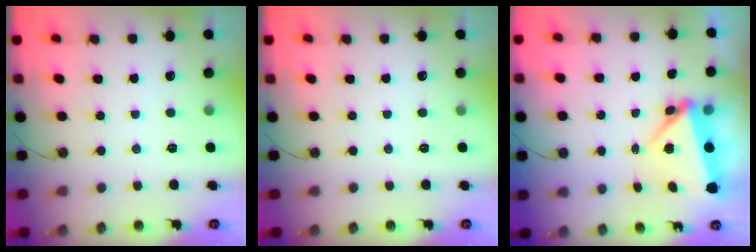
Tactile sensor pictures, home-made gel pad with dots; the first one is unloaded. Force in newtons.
{"total": 0.0}
{"total": 6.9, "press": 5.3, "slide": 4.4}